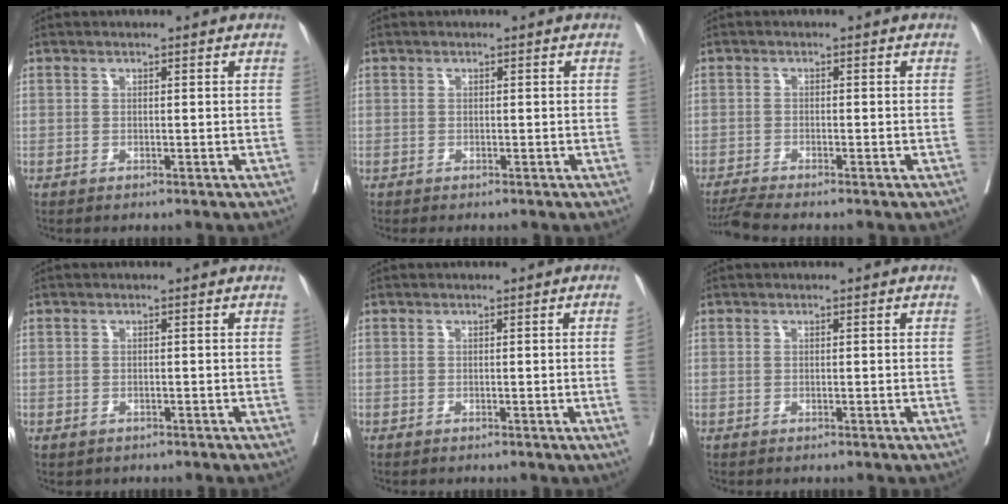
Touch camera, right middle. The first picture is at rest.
{"total": 0.0}
{"total": 3.2, "force": [-2.8, -0.8, 1.2], "torque": [-0.026, -0.015, -0.058]}
{"total": 0.8, "force": [-0.5, 0.7, 0.0], "torque": [-0.006, 0.003, -0.005]}
{"total": 2.3, "force": [-0.2, -0.9, 2.1], "torque": [-0.031, -0.004, 0.001]}
{"total": 0.0}